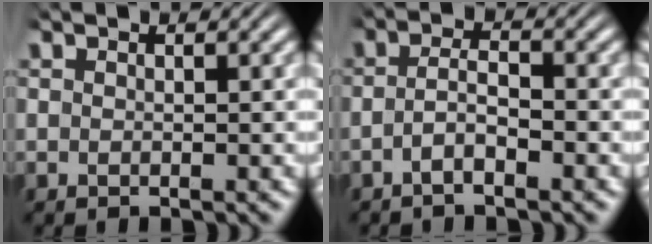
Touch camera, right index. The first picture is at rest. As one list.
[{"total": 2.7, "force": [-1.7, 0.9, 1.9], "torque": [-0.039, -0.008, -0.031]}]